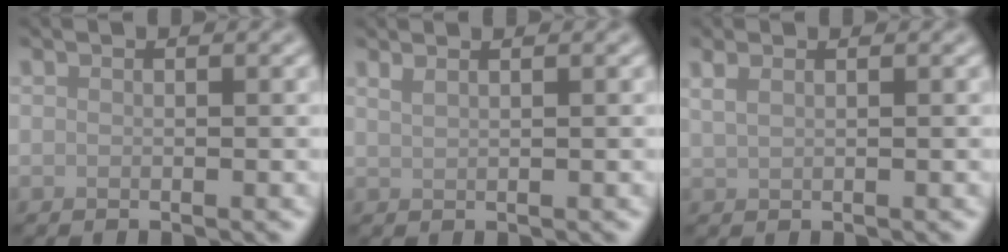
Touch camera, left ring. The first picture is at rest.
{"total": 1.3, "force": [1.0, 0.5, 0.7], "torque": [-0.009, 0.000, 0.014]}
{"total": 1.4, "force": [0.9, 0.5, 0.8], "torque": [-0.017, -0.001, 0.020]}